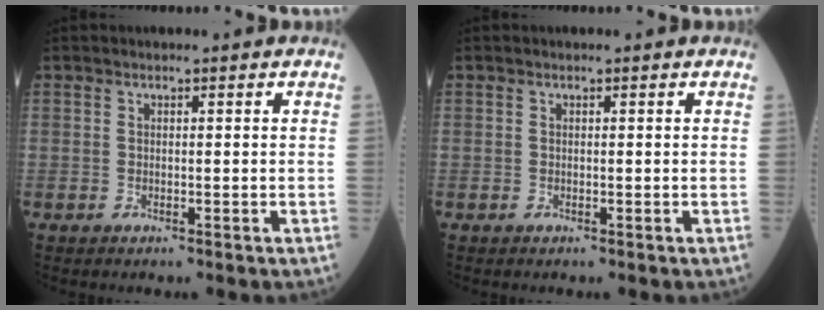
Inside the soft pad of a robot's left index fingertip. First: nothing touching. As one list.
[{"total": 0.0}]